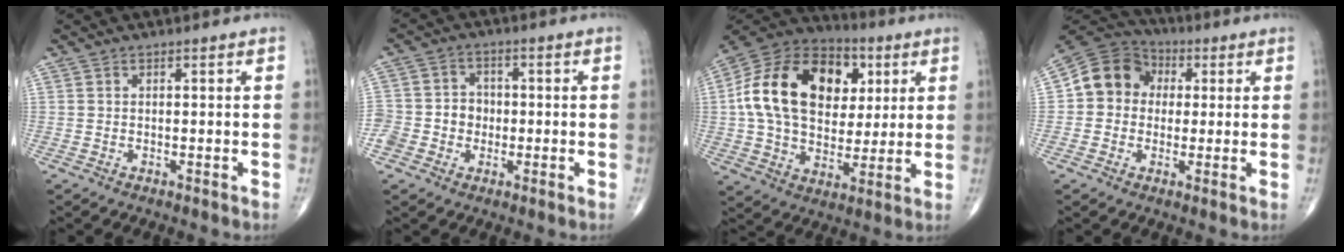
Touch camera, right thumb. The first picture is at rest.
{"total": 7.4, "force": [-1.7, 6.8, 2.5], "torque": [-0.024, 0.027, -0.031]}
{"total": 24.7, "force": [5.0, 17.1, 17.1], "torque": [-0.292, 0.012, 0.082]}
{"total": 10.4, "force": [1.1, 9.1, 4.8], "torque": [-0.061, 0.025, 0.003]}